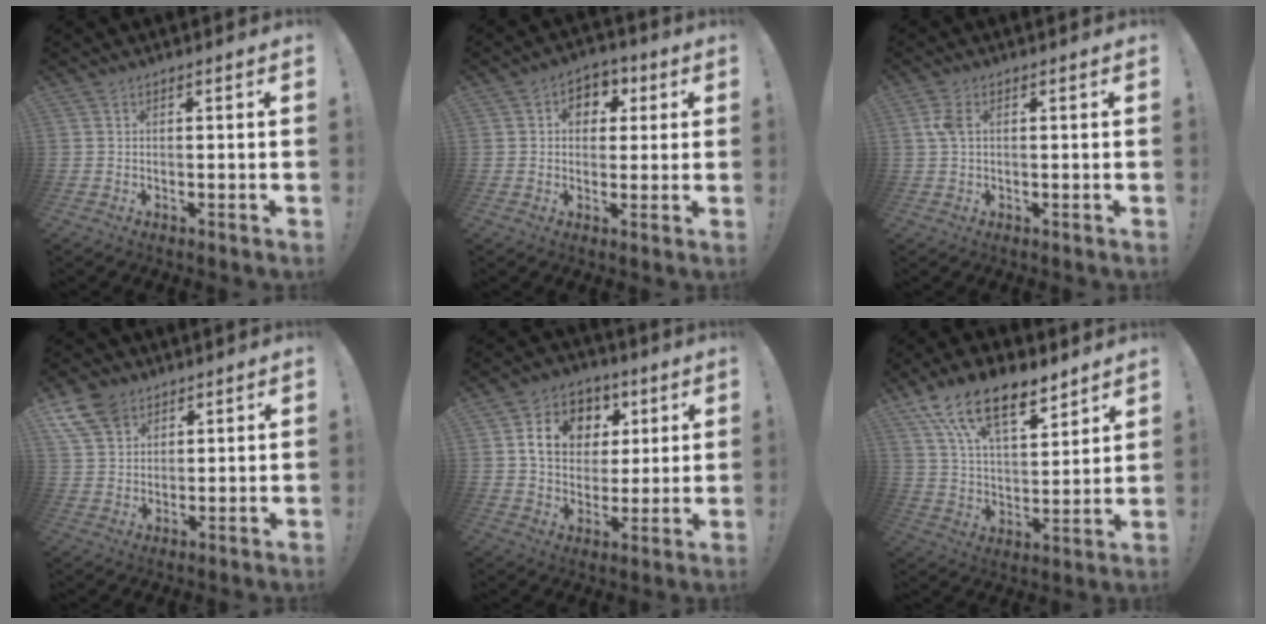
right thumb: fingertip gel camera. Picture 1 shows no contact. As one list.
[{"total": 6.9, "force": [1.7, 5.7, 3.4], "torque": [-0.044, 0.002, 0.031]}, {"total": 3.5, "force": [1.0, 1.9, 2.9], "torque": [-0.061, 0.002, 0.014]}, {"total": 9.7, "force": [6.0, 6.6, 3.8], "torque": [-0.082, -0.028, 0.121]}, {"total": 13.7, "force": [4.8, 10.8, 6.9], "torque": [-0.104, -0.011, 0.094]}, {"total": 17.0, "force": [11.5, 7.4, 10.1], "torque": [-0.182, -0.069, 0.208]}]